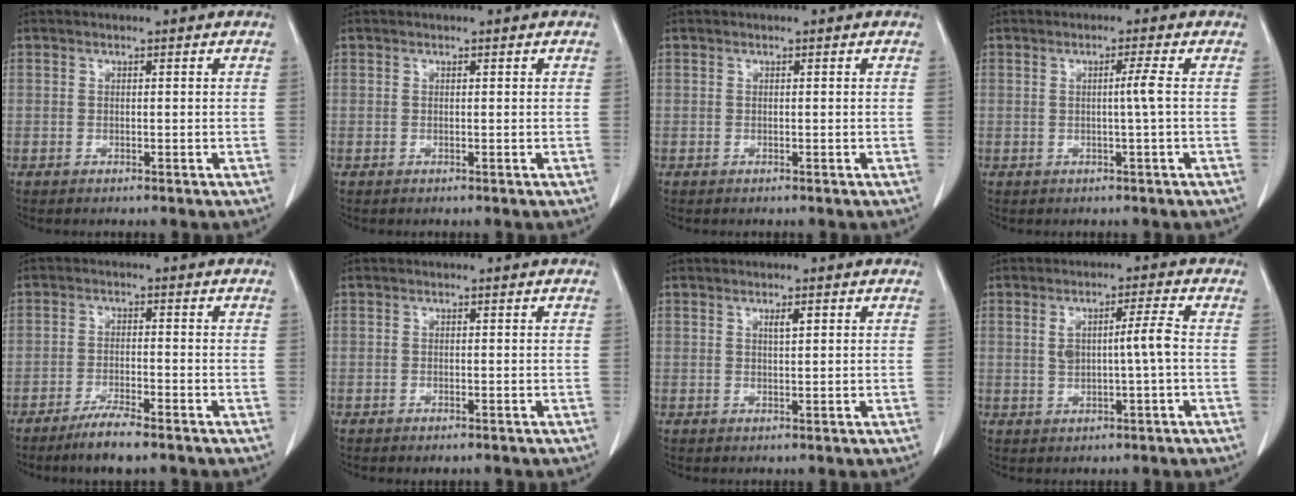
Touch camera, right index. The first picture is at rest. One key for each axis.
{"total": 0.0}
{"total": 0.0}
{"total": 2.2, "fx": 0.0, "fy": -0.8, "fz": 2.0, "tx": -0.034, "ty": -0.002, "tz": 0.001}
{"total": 5.0, "fx": -3.8, "fy": 0.3, "fz": 3.3, "tx": -0.064, "ty": -0.011, "tz": -0.069}
{"total": 0.8, "fx": -0.6, "fy": 0.2, "fz": 0.4, "tx": -0.013, "ty": -0.004, "tz": -0.004}
{"total": 1.5, "fx": 0.7, "fy": 0.3, "fz": 1.3, "tx": -0.022, "ty": -0.001, "tz": 0.010}
{"total": 5.2, "fx": 0.1, "fy": 0.1, "fz": 5.2, "tx": -0.093, "ty": 0.007, "tz": 0.008}